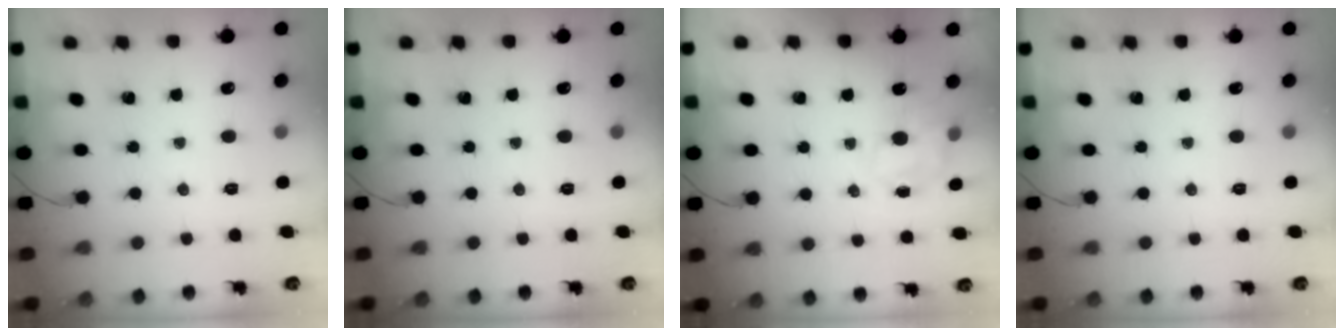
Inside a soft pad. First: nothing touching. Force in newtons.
{"total": 0.0}
{"total": 5.6, "press": 5.5, "slide": 0.5}
{"total": 0.0}